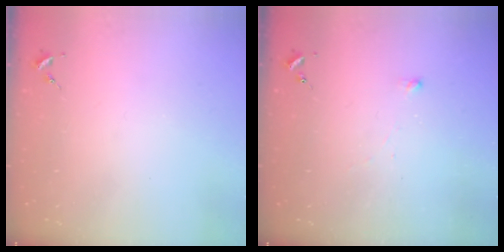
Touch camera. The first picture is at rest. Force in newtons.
{"total": 2.6, "press": 2.6, "slide": 0.6}